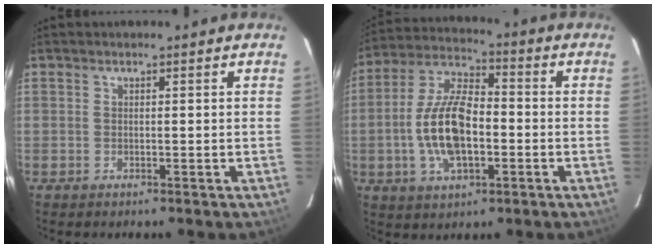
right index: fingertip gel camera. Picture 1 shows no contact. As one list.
[{"total": 13.6, "force": [-2.6, 6.3, 11.8], "torque": [-0.243, 0.008, -0.046]}]